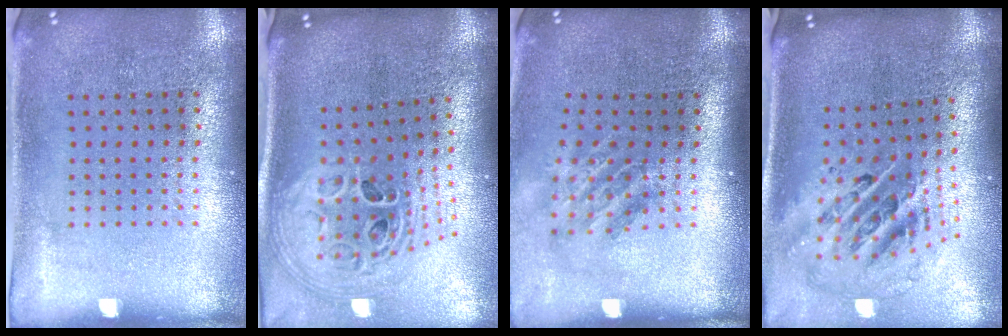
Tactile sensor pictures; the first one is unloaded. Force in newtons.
{"total": 2.8, "press": 2.0, "slide": 1.9}
{"total": 1.8, "press": 1.2, "slide": 1.3}
{"total": 2.8, "press": 1.9, "slide": 2.1}